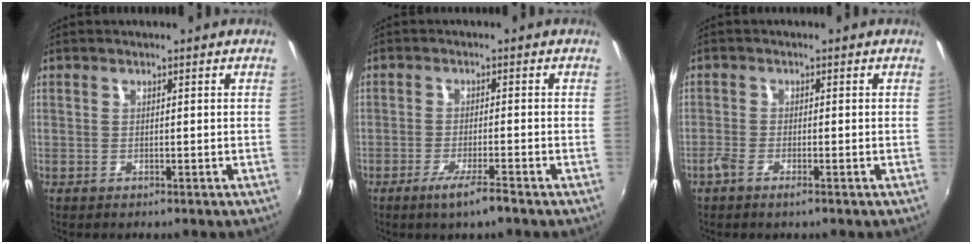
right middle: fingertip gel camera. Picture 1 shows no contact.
{"total": 4.7, "force": [-3.2, -0.1, 3.5], "torque": [-0.075, -0.010, -0.059]}
{"total": 2.4, "force": [-1.7, 0.4, 1.6], "torque": [-0.041, -0.006, -0.038]}